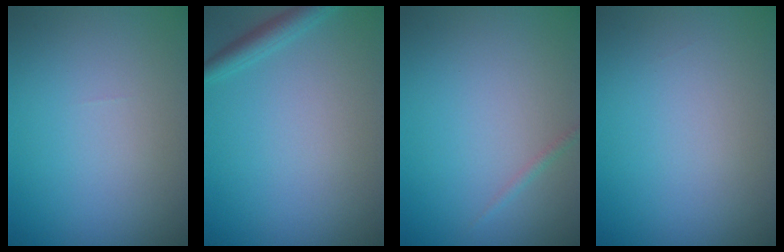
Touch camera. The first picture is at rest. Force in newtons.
{"total": 2.1, "press": 2.0, "slide": 0.2}
{"total": 0.6, "press": 0.6, "slide": 0.0}
{"total": 0.0}